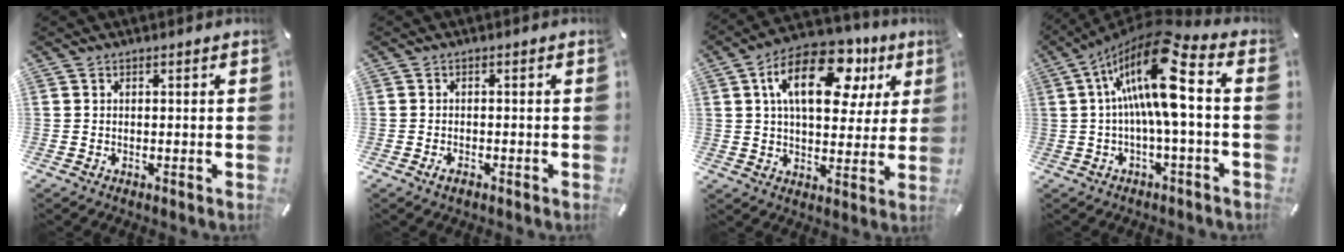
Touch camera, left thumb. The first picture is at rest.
{"total": 1.8, "force": [-1.1, 0.9, 1.2], "torque": [-0.022, 0.004, -0.020]}
{"total": 19.0, "force": [7.2, 10.6, 14.1], "torque": [-0.225, -0.012, 0.117]}
{"total": 17.8, "force": [3.0, 4.9, 16.8], "torque": [-0.329, -0.020, 0.038]}